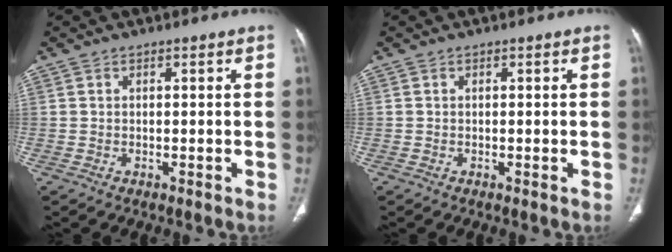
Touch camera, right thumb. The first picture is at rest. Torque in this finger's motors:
{"motor_torque": [0.30, -0.21, 0.12, -0.24, 0.00]}